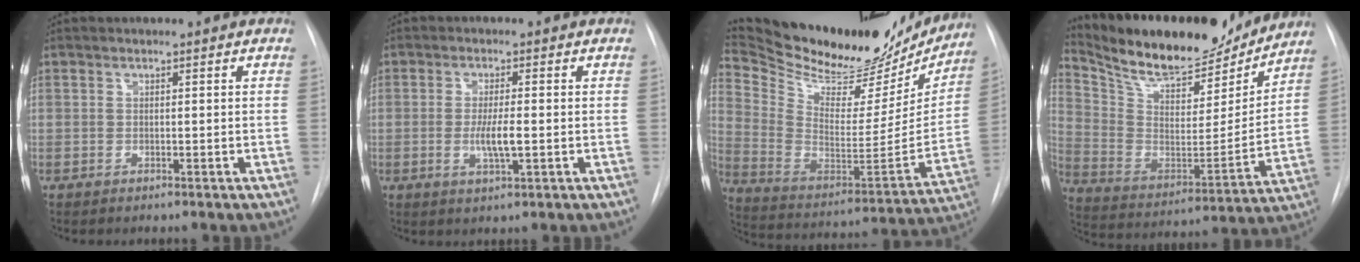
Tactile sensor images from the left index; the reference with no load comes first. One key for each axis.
{"total": 4.1, "fx": -0.6, "fy": 0.5, "fz": 4.0, "tx": -0.079, "ty": -0.007, "tz": -0.010}
{"total": 31.9, "fx": 27.7, "fy": 9.5, "fz": 12.9, "tx": -0.231, "ty": -0.042, "tz": 0.397}
{"total": 22.3, "fx": 19.8, "fy": 6.1, "fz": 8.4, "tx": -0.157, "ty": -0.011, "tz": 0.316}